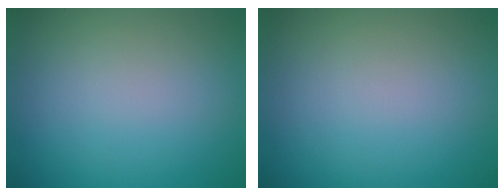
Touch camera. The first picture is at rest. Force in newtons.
{"total": 0.0}